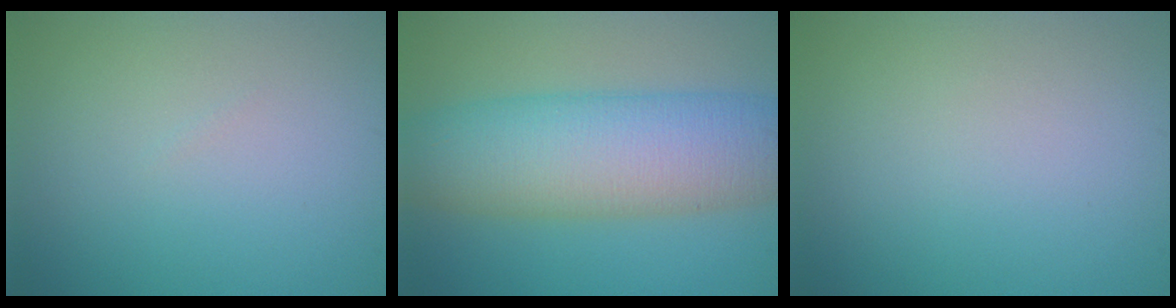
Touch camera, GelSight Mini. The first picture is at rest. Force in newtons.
{"total": 10.6, "press": 10.6, "slide": 0.4}
{"total": 0.0}